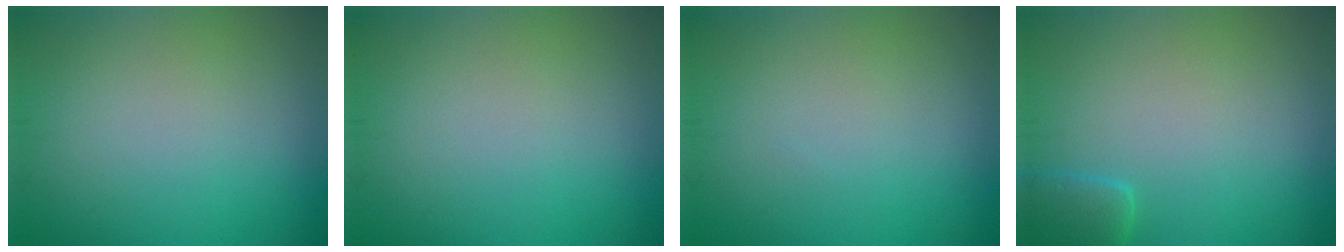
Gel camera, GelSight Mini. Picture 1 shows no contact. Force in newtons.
{"total": 0.0}
{"total": 0.0}
{"total": 2.3, "press": 2.3, "slide": 0.2}